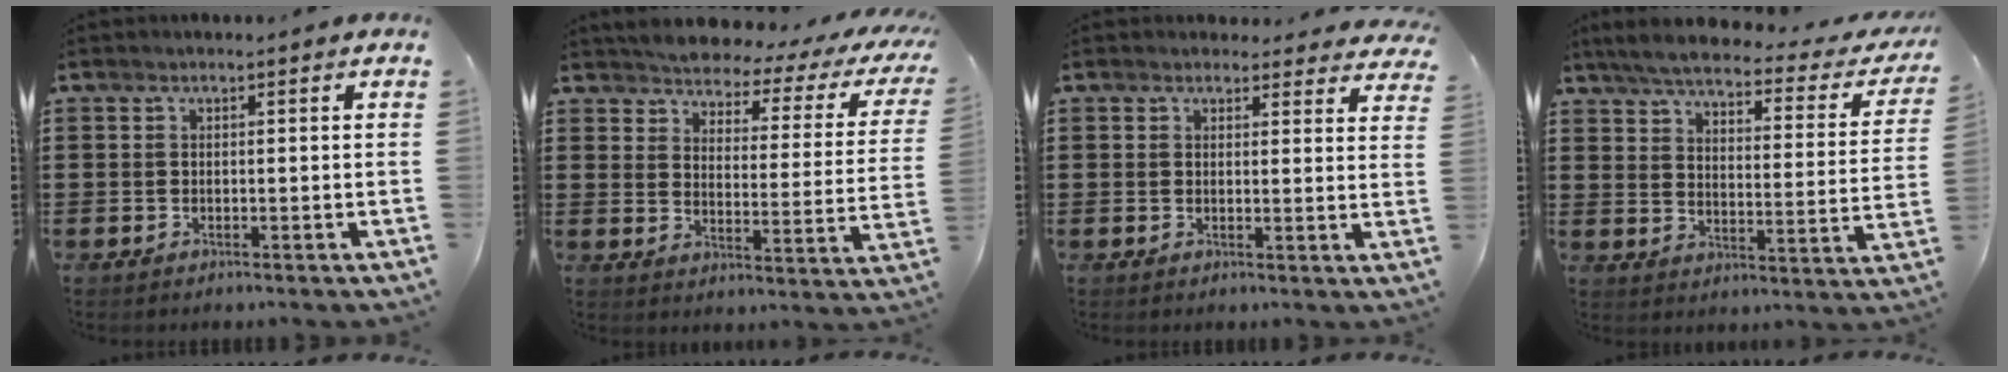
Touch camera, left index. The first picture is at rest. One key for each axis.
{"total": 3.0, "fx": 2.9, "fy": 0.4, "fz": 0.7, "tx": -0.039, "ty": -0.030, "tz": 0.041}
{"total": 2.4, "fx": 2.3, "fy": 0.8, "fz": 0.3, "tx": -0.005, "ty": -0.007, "tz": 0.040}
{"total": 4.8, "fx": 4.3, "fy": 0.5, "fz": 2.2, "tx": -0.068, "ty": -0.026, "tz": 0.068}